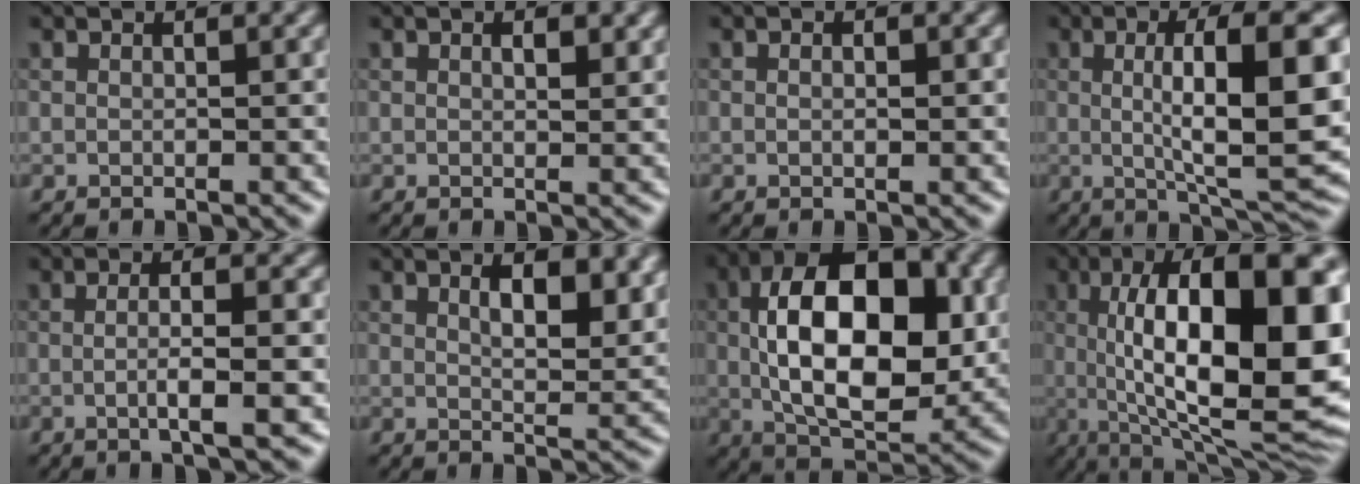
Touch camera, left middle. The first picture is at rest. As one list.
[{"total": 1.4, "force": [0.6, 0.5, 1.1], "torque": [-0.009, 0.004, 0.012]}, {"total": 0.7, "force": [-0.7, -0.3, 0.0], "torque": [-0.007, 0.000, 0.007]}, {"total": 10.1, "force": [0.3, 2.0, 9.9], "torque": [-0.149, 0.005, 0.019]}, {"total": 3.1, "force": [-1.3, 0.1, 2.8], "torque": [-0.054, 0.003, -0.008]}, {"total": 4.6, "force": [1.9, 1.7, 3.8], "torque": [-0.061, -0.001, 0.045]}, {"total": 12.6, "force": [-0.2, 6.6, 10.7], "torque": [-0.178, 0.010, 0.008]}, {"total": 15.5, "force": [0.8, 4.7, 14.8], "torque": [-0.193, 0.020, 0.023]}]